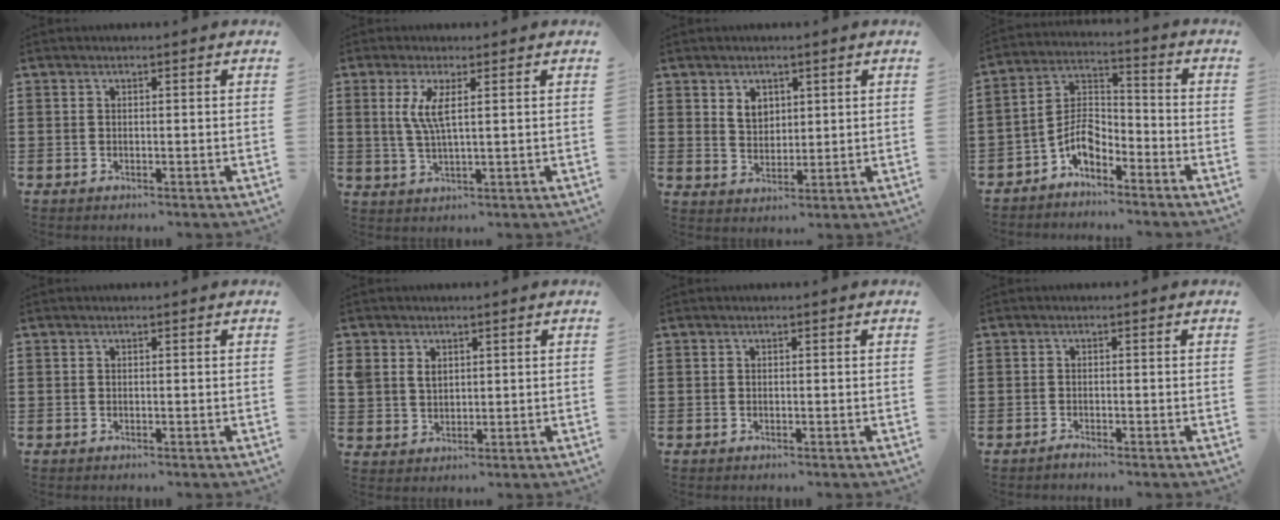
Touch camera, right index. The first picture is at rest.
{"total": 4.6, "force": [1.3, 0.6, 4.4], "torque": [-0.097, -0.005, 0.017]}
{"total": 3.5, "force": [1.9, 2.5, 1.5], "torque": [-0.038, 0.009, 0.035]}
{"total": 6.2, "force": [-4.1, 3.0, 3.5], "torque": [-0.086, 0.003, -0.086]}
{"total": 0.0}
{"total": 3.0, "force": [1.5, 2.3, 1.1], "torque": [-0.031, 0.010, 0.026]}
{"total": 0.0}
{"total": 0.8, "force": [-0.8, 0.1, 0.1], "torque": [-0.004, 0.000, -0.016]}